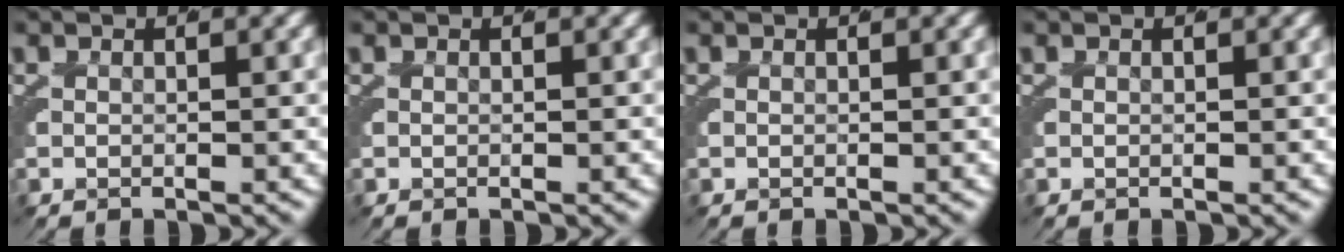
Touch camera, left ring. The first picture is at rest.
{"total": 0.0}
{"total": 0.0}
{"total": 0.0}